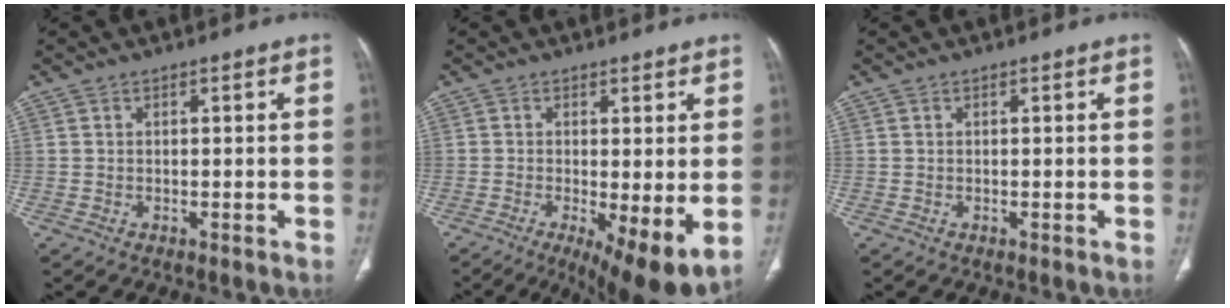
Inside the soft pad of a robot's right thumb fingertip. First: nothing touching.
{"total": 10.5, "force": [-2.2, 3.2, 9.8], "torque": [-0.154, -0.024, -0.025]}
{"total": 0.0}